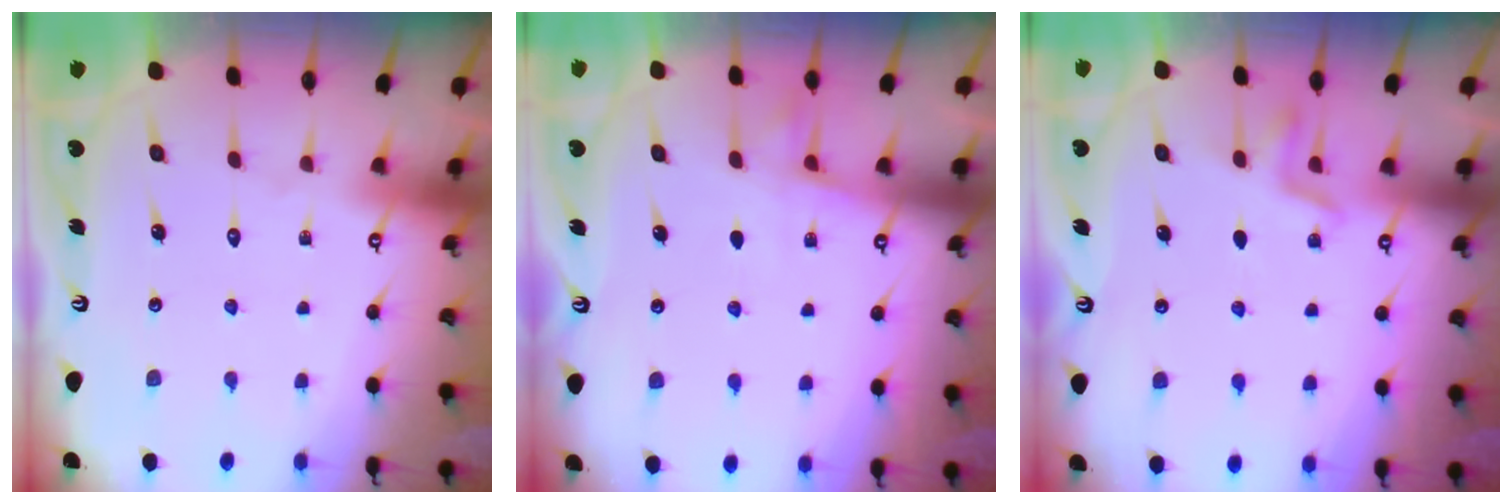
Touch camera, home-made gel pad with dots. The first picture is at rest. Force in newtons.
{"total": 5.5, "press": 5.5, "slide": 0.9}
{"total": 3.8, "press": 3.6, "slide": 1.4}